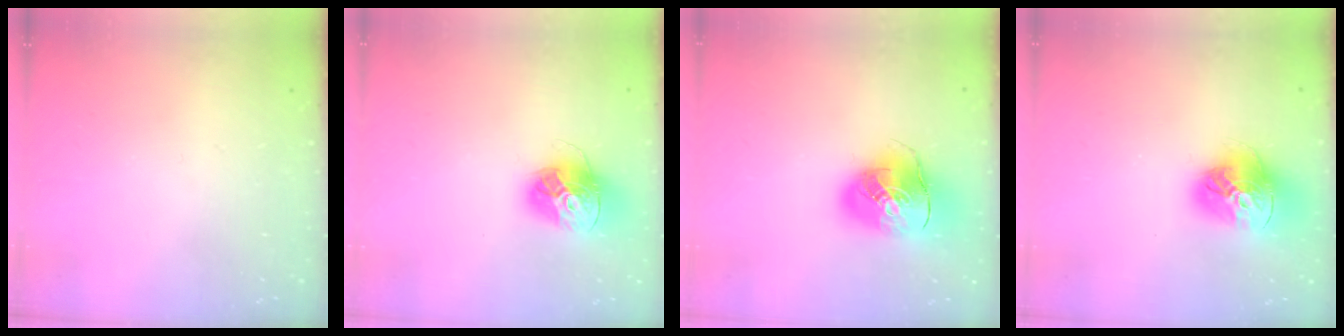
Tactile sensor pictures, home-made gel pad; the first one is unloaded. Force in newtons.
{"total": 14.9, "press": 14.9, "slide": 1.6}
{"total": 14.1, "press": 13.9, "slide": 2.5}
{"total": 17.9, "press": 17.9, "slide": 1.6}